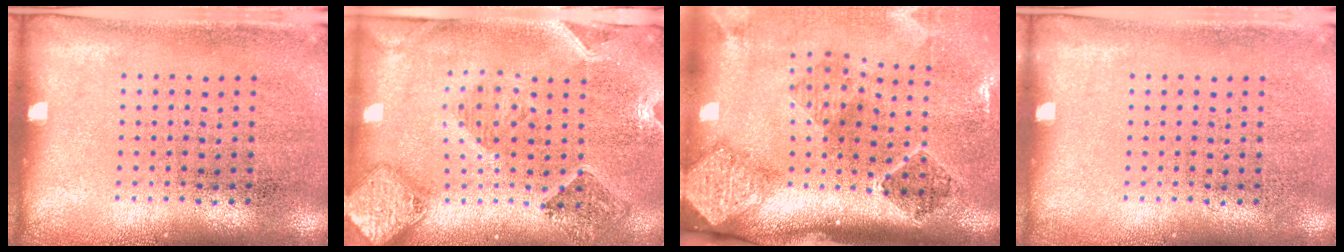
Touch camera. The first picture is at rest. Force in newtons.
{"total": 1.6, "press": 1.6, "slide": 0.4}
{"total": 2.9, "press": 1.9, "slide": 2.1}
{"total": 0.0}